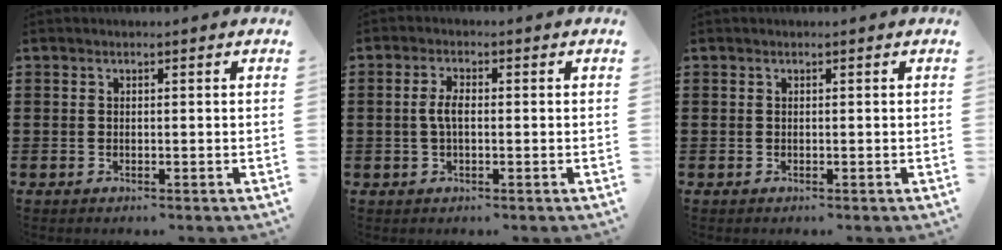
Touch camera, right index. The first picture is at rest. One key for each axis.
{"total": 3.2, "fx": -0.2, "fy": 1.3, "fz": 2.9, "tx": -0.063, "ty": 0.000, "tz": -0.006}
{"total": 0.0}